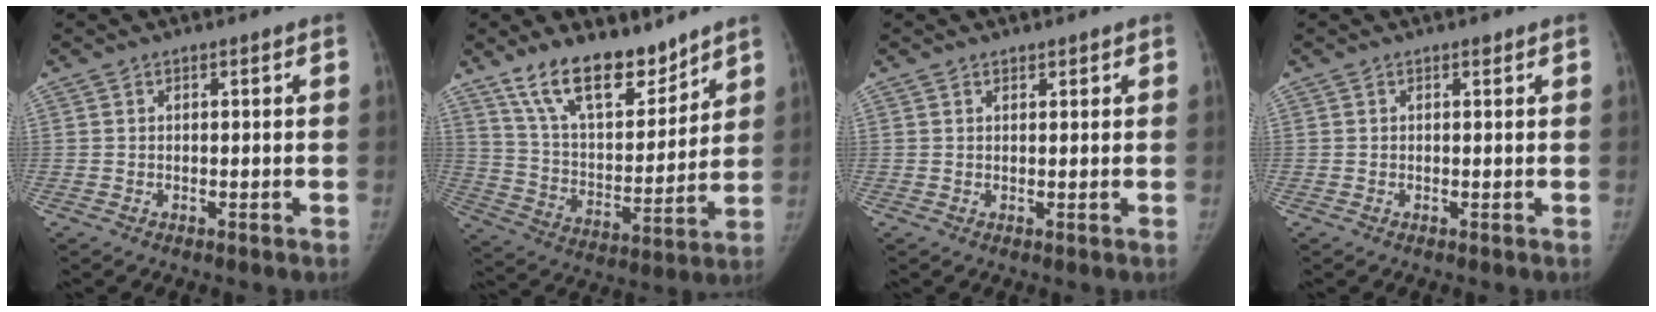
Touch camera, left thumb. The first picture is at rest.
{"total": 17.0, "force": [12.6, 6.9, 9.0], "torque": [-0.111, -0.080, 0.230]}
{"total": 1.1, "force": [0.9, 0.6, 0.3], "torque": [0.007, -0.005, 0.010]}
{"total": 0.6, "force": [0.4, 0.3, 0.3], "torque": [-0.003, -0.003, 0.005]}